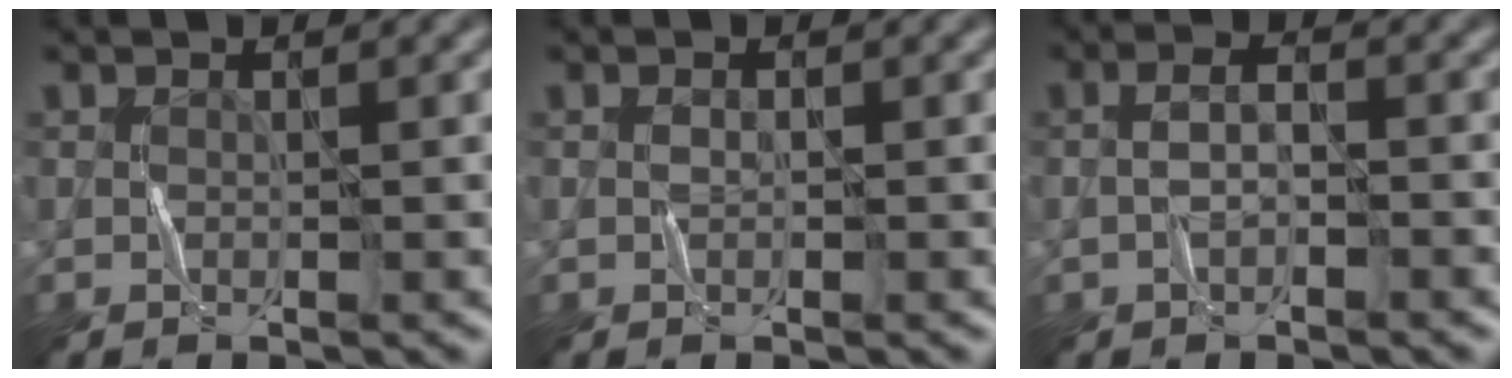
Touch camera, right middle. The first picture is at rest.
{"total": 0.6, "force": [-0.2, 0.3, 0.5], "torque": [-0.010, 0.002, -0.004]}
{"total": 2.0, "force": [-0.9, 0.7, 1.7], "torque": [-0.033, 0.006, -0.023]}